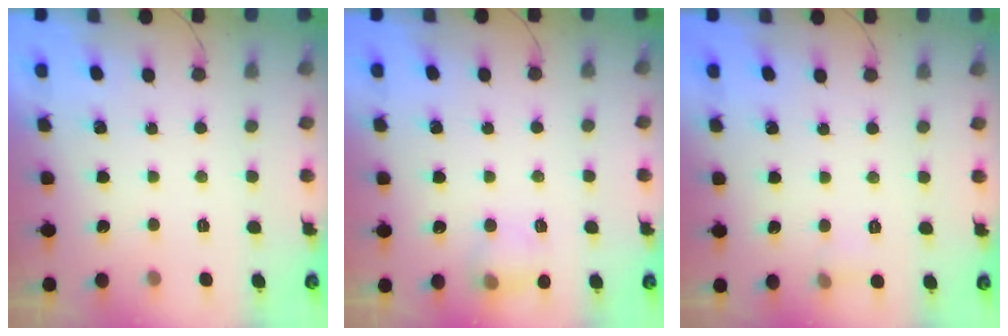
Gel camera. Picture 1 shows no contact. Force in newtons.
{"total": 7.5, "press": 7.2, "slide": 1.8}
{"total": 4.1, "press": 3.9, "slide": 1.4}